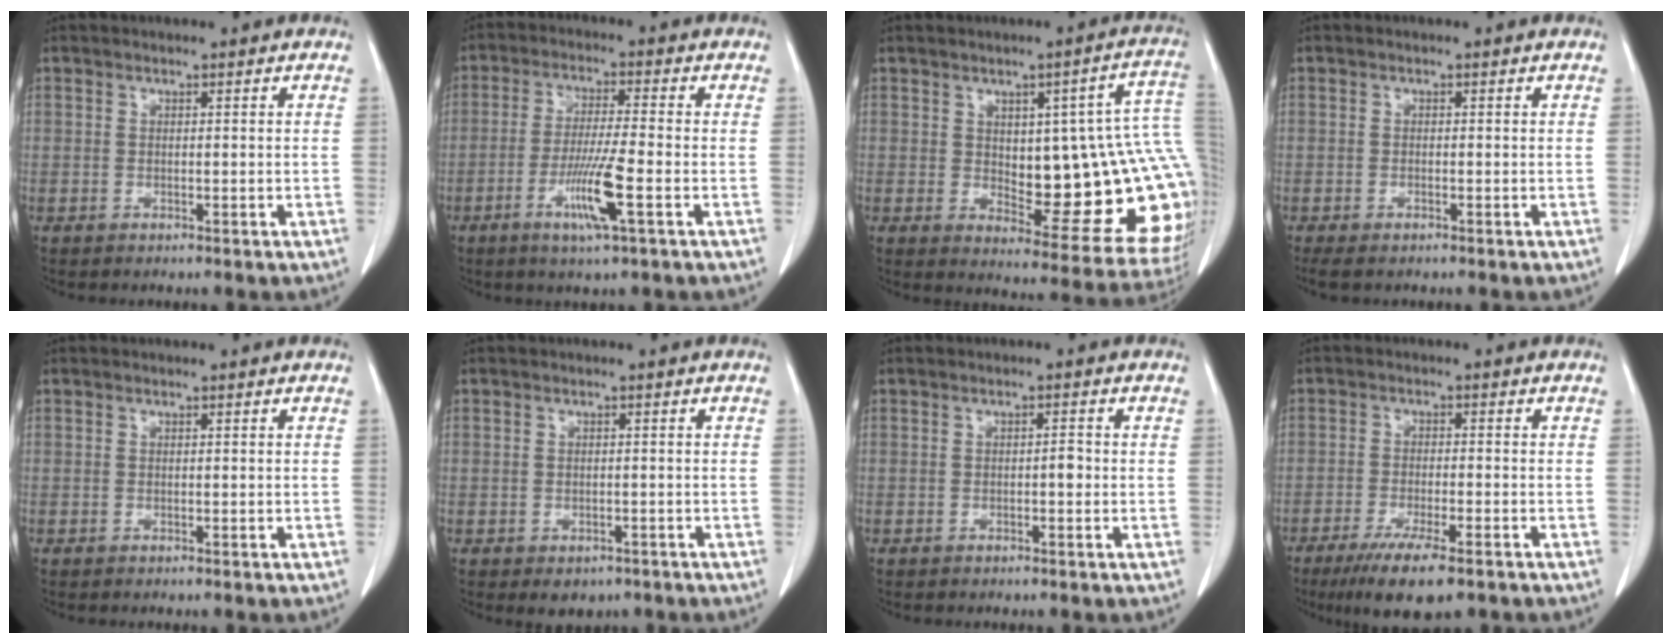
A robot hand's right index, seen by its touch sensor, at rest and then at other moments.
{"total": 8.0, "force": [-3.2, -0.3, 7.3], "torque": [-0.142, -0.015, -0.060]}
{"total": 20.5, "force": [1.1, 5.8, 19.6], "torque": [-0.179, 0.016, 0.031]}
{"total": 2.6, "force": [-2.0, 0.8, 1.5], "torque": [-0.025, -0.008, -0.028]}
{"total": 0.0}
{"total": 3.0, "force": [-1.8, 2.2, 1.0], "torque": [-0.005, 0.002, -0.014]}
{"total": 1.2, "force": [-0.3, 0.4, 1.1], "torque": [-0.016, 0.003, -0.005]}
{"total": 9.4, "force": [-6.4, 1.5, 6.8], "torque": [-0.109, -0.022, -0.097]}